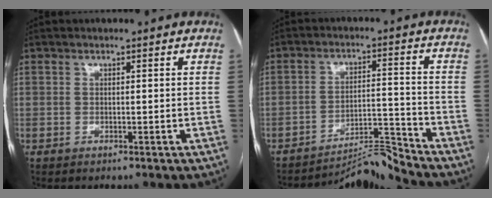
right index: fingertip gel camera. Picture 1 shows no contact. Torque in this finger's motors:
{"motor_torque": [-0.43, -0.69, -0.02, 0.00]}